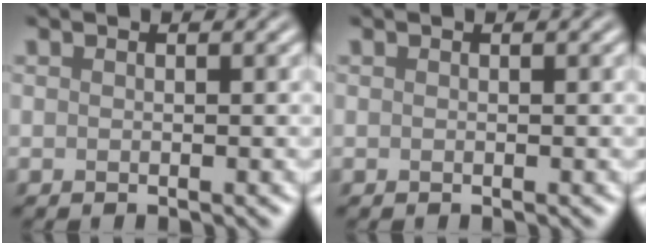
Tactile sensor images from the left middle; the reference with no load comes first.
{"total": 0.0}